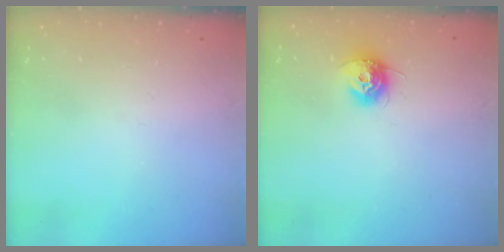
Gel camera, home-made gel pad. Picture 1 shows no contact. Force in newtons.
{"total": 9.5, "press": 9.5, "slide": 0.4}